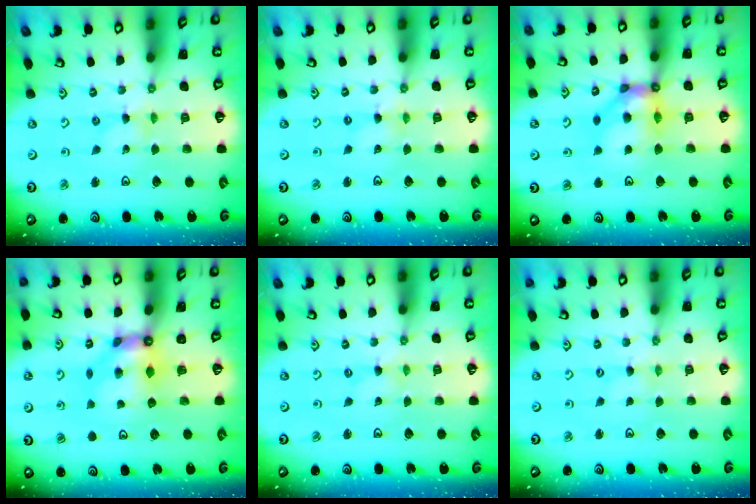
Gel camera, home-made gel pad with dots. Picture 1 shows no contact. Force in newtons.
{"total": 1.9, "press": 1.9, "slide": 0.2}
{"total": 11.1, "press": 10.9, "slide": 1.5}
{"total": 7.6, "press": 7.6, "slide": 0.5}
{"total": 0.0}
{"total": 0.0}